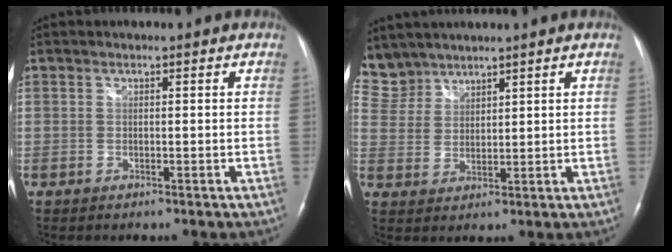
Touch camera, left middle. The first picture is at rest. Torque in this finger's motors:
{"motor_torque": [0.42, -0.44, 0.04, -0.04]}